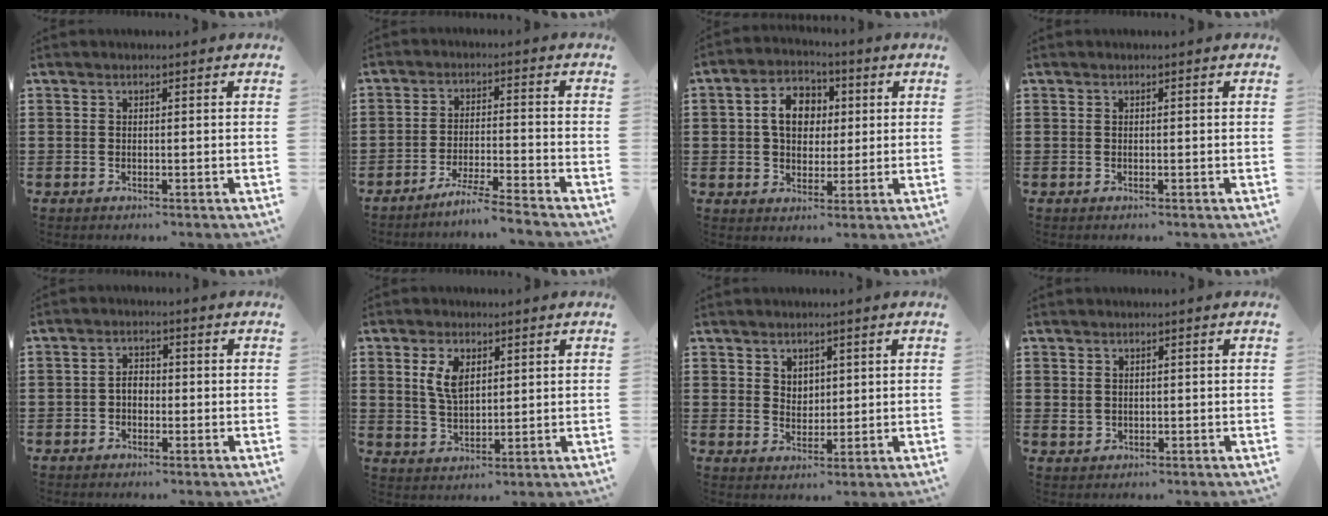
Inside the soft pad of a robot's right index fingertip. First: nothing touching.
{"total": 4.6, "force": [-4.2, -1.0, 1.6], "torque": [-0.032, -0.014, -0.082]}
{"total": 7.1, "force": [1.1, 5.2, 4.7], "torque": [-0.099, 0.009, 0.012]}
{"total": 0.0}
{"total": 2.0, "force": [-0.5, 1.3, 1.5], "torque": [-0.030, 0.003, -0.010]}
{"total": 5.1, "force": [1.9, 2.7, 3.9], "torque": [-0.085, 0.009, 0.033]}
{"total": 2.8, "force": [2.0, 1.9, 0.5], "torque": [-0.017, 0.008, 0.039]}
{"total": 1.2, "force": [0.5, 1.1, 0.4], "torque": [-0.011, 0.004, 0.010]}